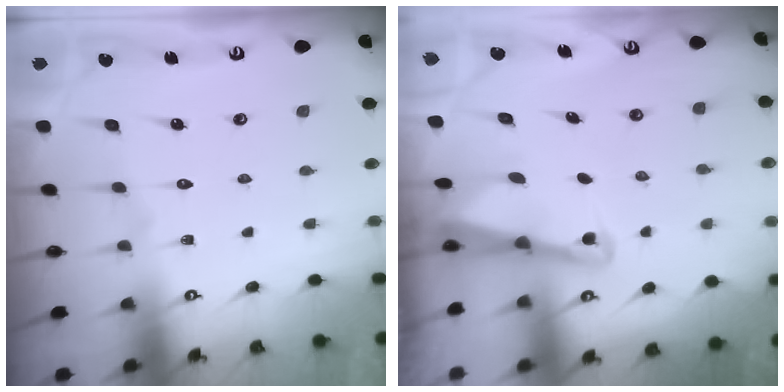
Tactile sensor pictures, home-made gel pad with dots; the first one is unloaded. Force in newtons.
{"total": 2.7, "press": 2.6, "slide": 0.6}